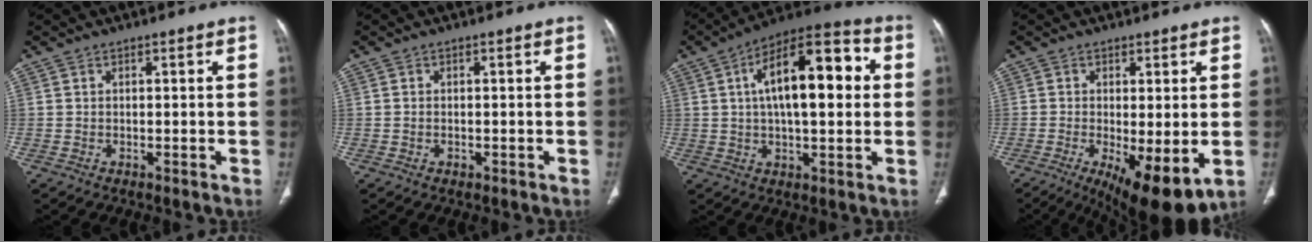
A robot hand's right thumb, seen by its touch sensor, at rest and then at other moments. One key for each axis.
{"total": 0.8, "fx": -0.3, "fy": 0.6, "fz": 0.4, "tx": -0.011, "ty": 0.003, "tz": 0.000}
{"total": 18.8, "fx": 3.2, "fy": 8.0, "fz": 16.7, "tx": -0.239, "ty": 0.027, "tz": 0.041}
{"total": 11.4, "fx": -3.4, "fy": 3.7, "fz": 10.2, "tx": -0.159, "ty": -0.024, "tz": -0.042}